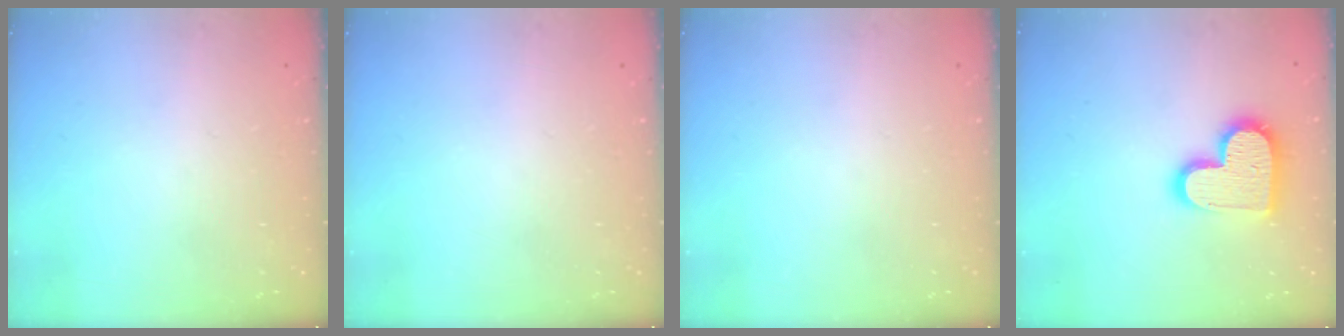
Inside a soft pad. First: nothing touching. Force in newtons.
{"total": 0.0}
{"total": 0.0}
{"total": 16.0, "press": 16.0, "slide": 1.1}